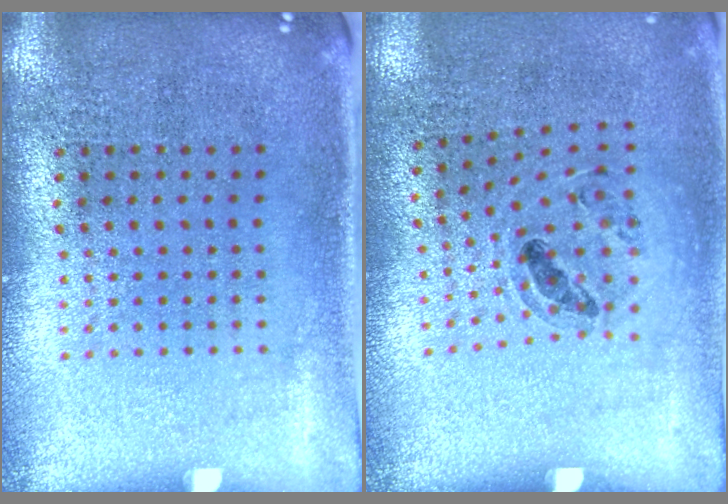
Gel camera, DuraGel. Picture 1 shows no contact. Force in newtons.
{"total": 1.0, "press": 0.9, "slide": 0.4}